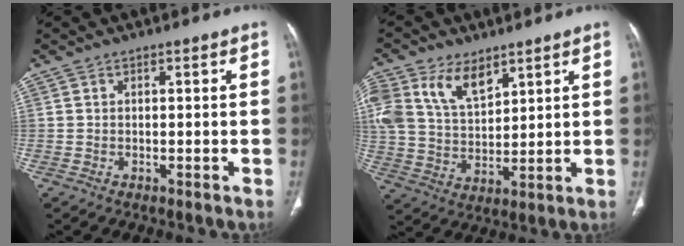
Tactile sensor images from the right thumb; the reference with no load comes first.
{"total": 14.6, "force": [8.0, 8.7, 8.5], "torque": [-0.162, -0.016, 0.161]}